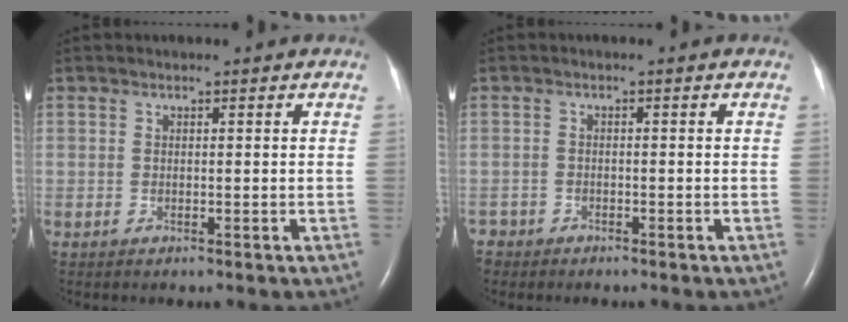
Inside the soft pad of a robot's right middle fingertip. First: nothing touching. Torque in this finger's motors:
{"motor_torque": [0.04, -0.09, -0.02, -0.06]}